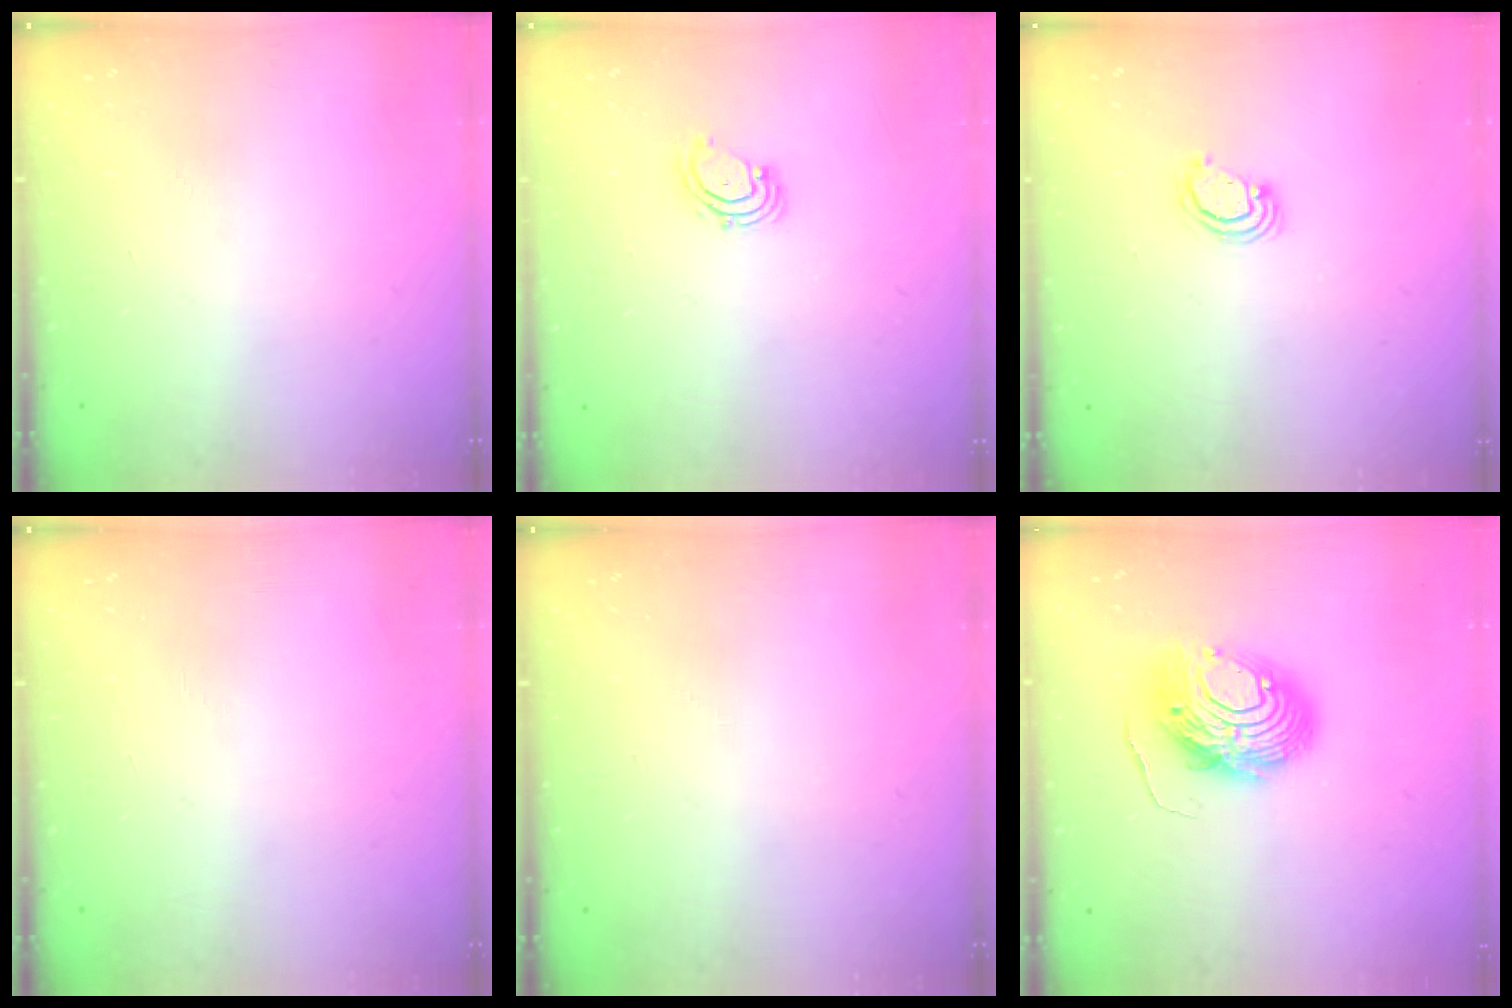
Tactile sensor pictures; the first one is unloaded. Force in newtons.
{"total": 2.8, "press": 2.8, "slide": 0.2}
{"total": 2.3, "press": 2.3, "slide": 0.3}
{"total": 0.0}
{"total": 0.0}
{"total": 12.0, "press": 11.9, "slide": 1.3}